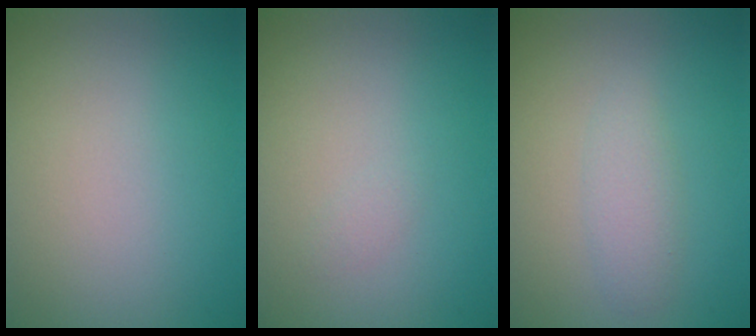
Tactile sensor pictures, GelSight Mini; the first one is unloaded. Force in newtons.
{"total": 0.5, "press": 0.5, "slide": 0.0}
{"total": 1.6, "press": 1.6, "slide": 0.1}